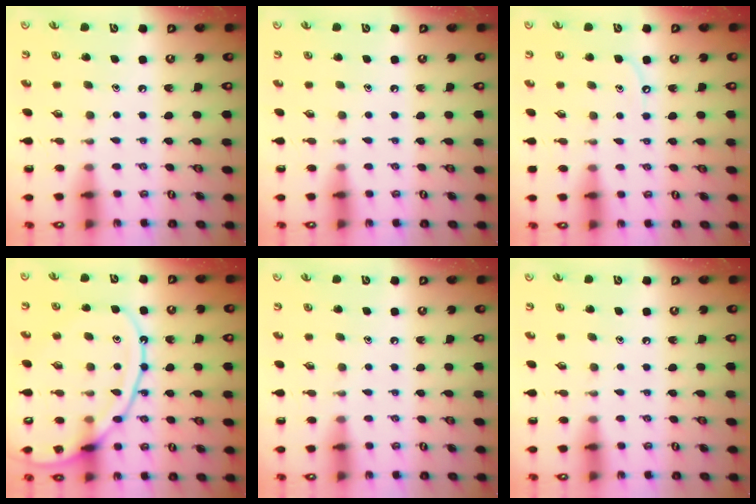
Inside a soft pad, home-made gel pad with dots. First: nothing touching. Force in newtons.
{"total": 0.0}
{"total": 4.7, "press": 4.7, "slide": 0.6}
{"total": 15.4, "press": 15.4, "slide": 1.4}
{"total": 0.0}
{"total": 0.0}